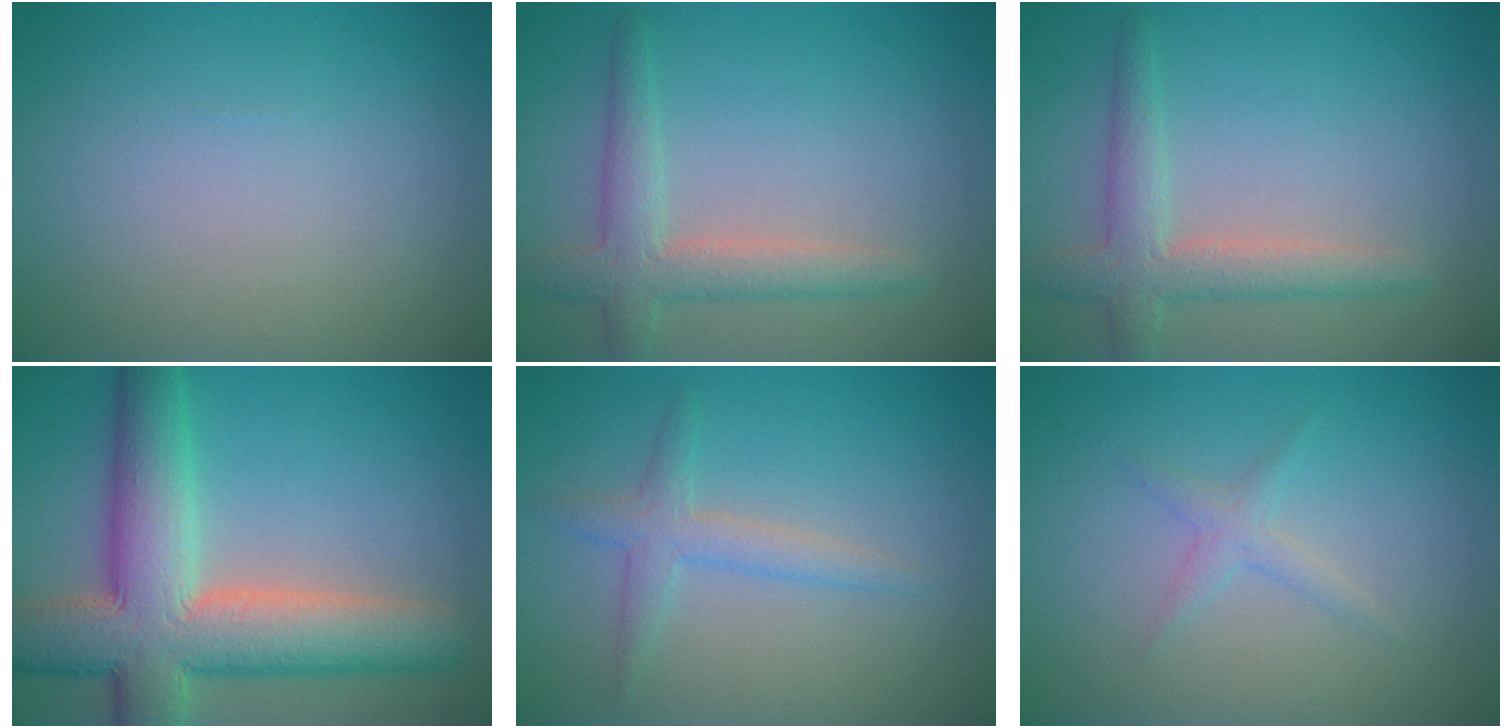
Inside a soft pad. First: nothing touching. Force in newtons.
{"total": 3.6, "press": 3.6, "slide": 0.2}
{"total": 3.6, "press": 3.6, "slide": 0.2}
{"total": 10.9, "press": 10.9, "slide": 0.7}
{"total": 2.3, "press": 2.3, "slide": 0.1}
{"total": 1.3, "press": 1.3, "slide": 0.0}